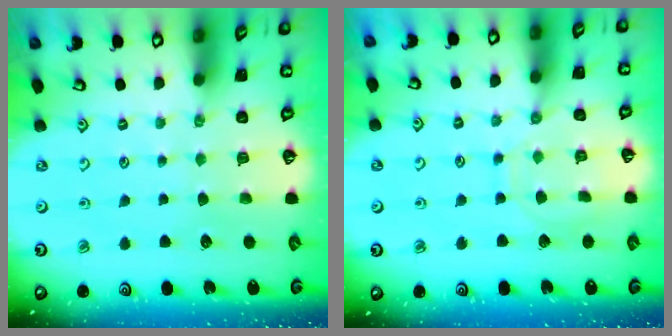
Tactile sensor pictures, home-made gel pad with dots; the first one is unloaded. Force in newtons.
{"total": 9.3, "press": 9.2, "slide": 0.8}